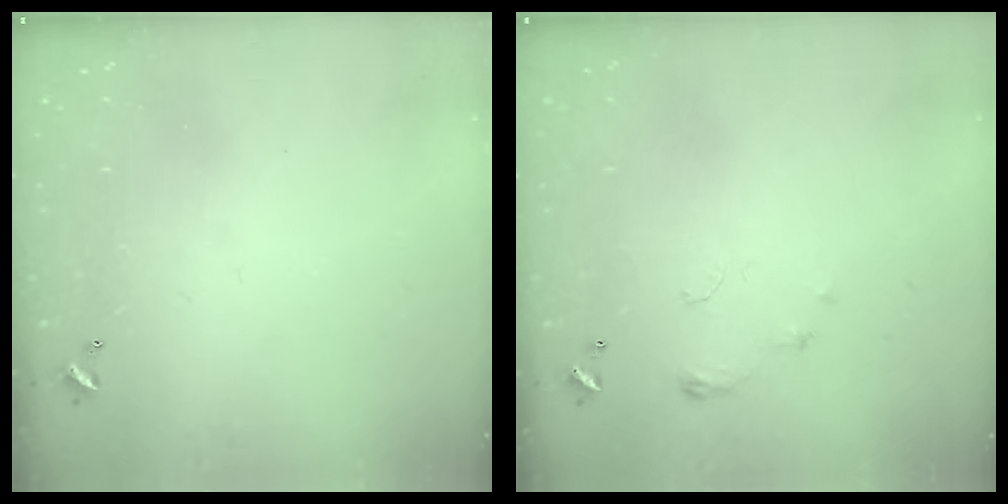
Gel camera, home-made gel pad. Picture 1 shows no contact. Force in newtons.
{"total": 4.5, "press": 4.5, "slide": 0.6}